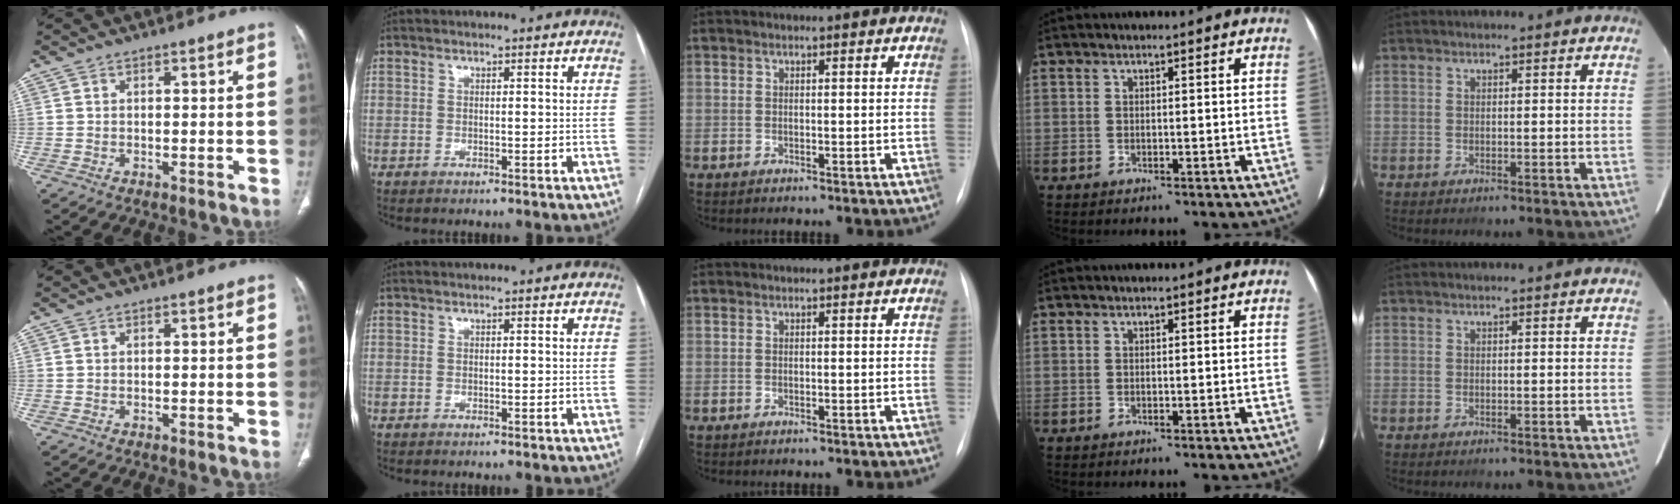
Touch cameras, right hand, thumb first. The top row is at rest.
{}